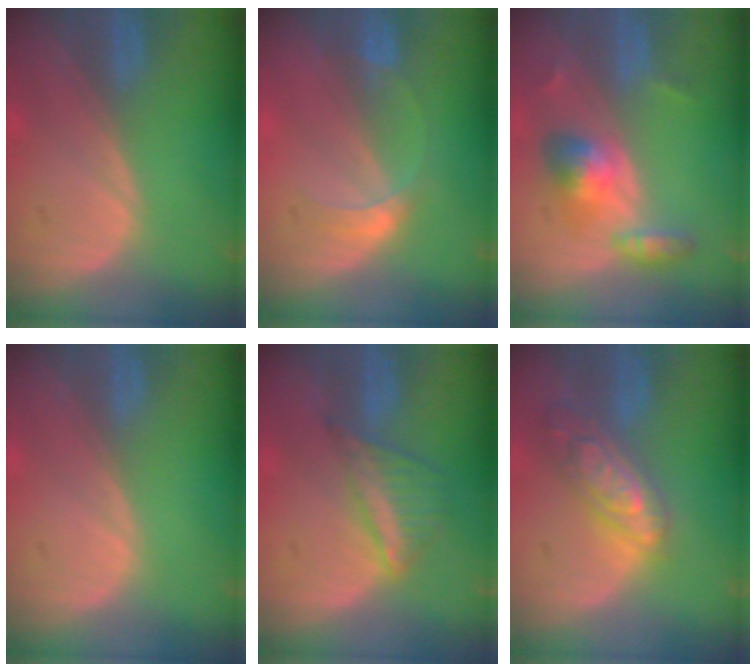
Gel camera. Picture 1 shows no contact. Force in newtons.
{"total": 2.9, "press": 2.9, "slide": 0.1}
{"total": 5.7, "press": 5.6, "slide": 1.0}
{"total": 0.0}
{"total": 6.2, "press": 5.4, "slide": 2.9}
{"total": 7.5, "press": 7.5, "slide": 0.5}